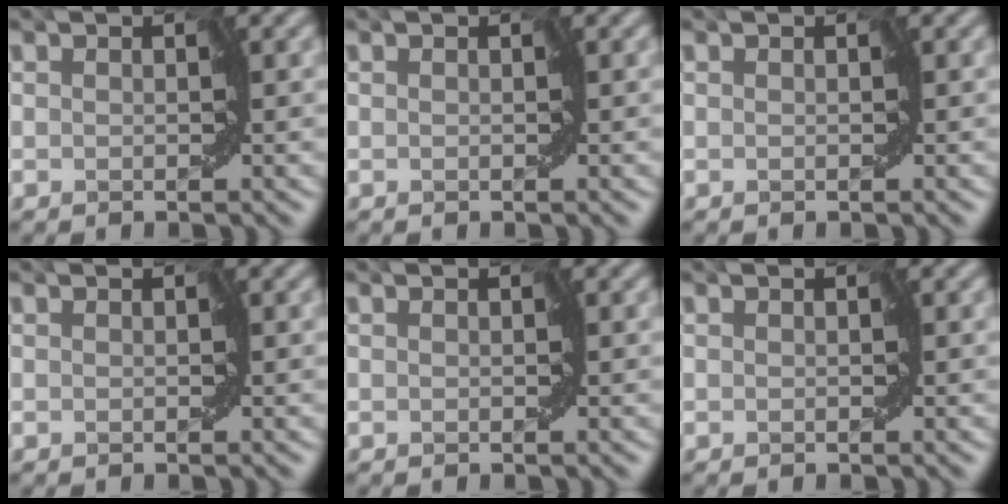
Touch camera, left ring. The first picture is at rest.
{"total": 0.0}
{"total": 0.0}
{"total": 0.0}
{"total": 0.0}
{"total": 0.0}